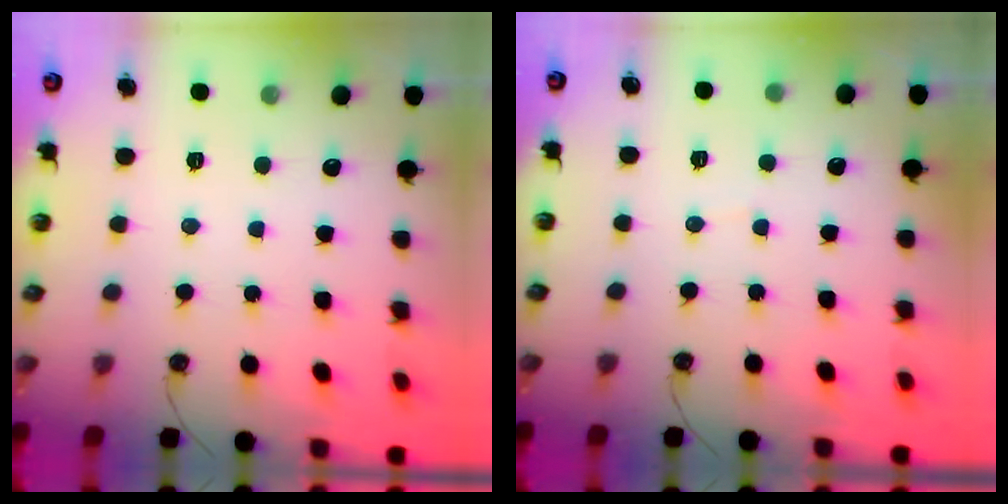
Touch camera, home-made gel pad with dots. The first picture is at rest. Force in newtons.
{"total": 2.6, "press": 2.6, "slide": 0.3}